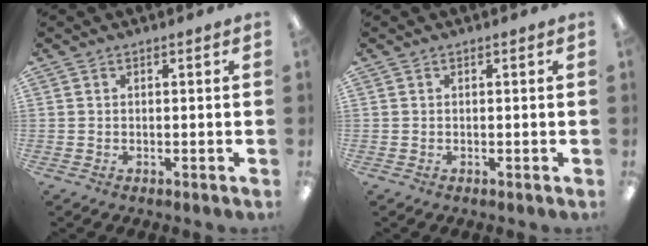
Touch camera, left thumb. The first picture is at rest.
{"total": 0.0}